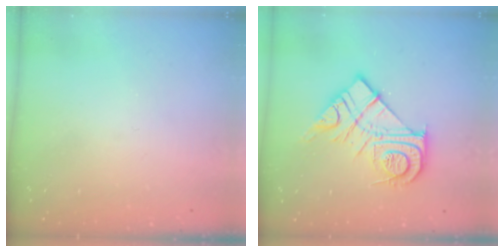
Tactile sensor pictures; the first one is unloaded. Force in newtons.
{"total": 16.4, "press": 16.3, "slide": 1.1}